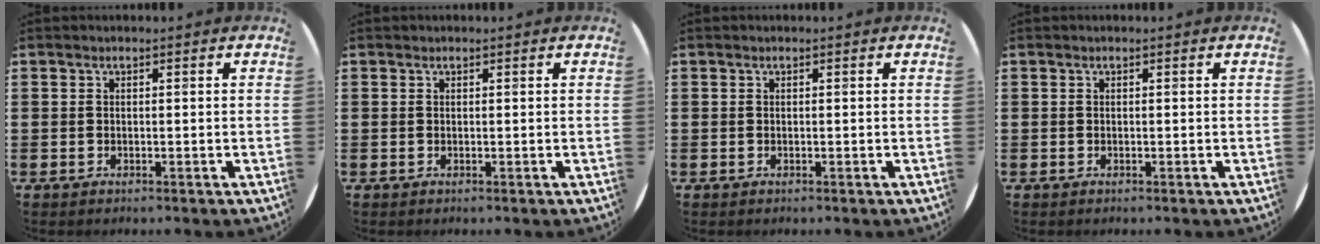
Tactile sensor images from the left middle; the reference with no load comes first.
{"total": 0.0}
{"total": 0.0}
{"total": 0.0}